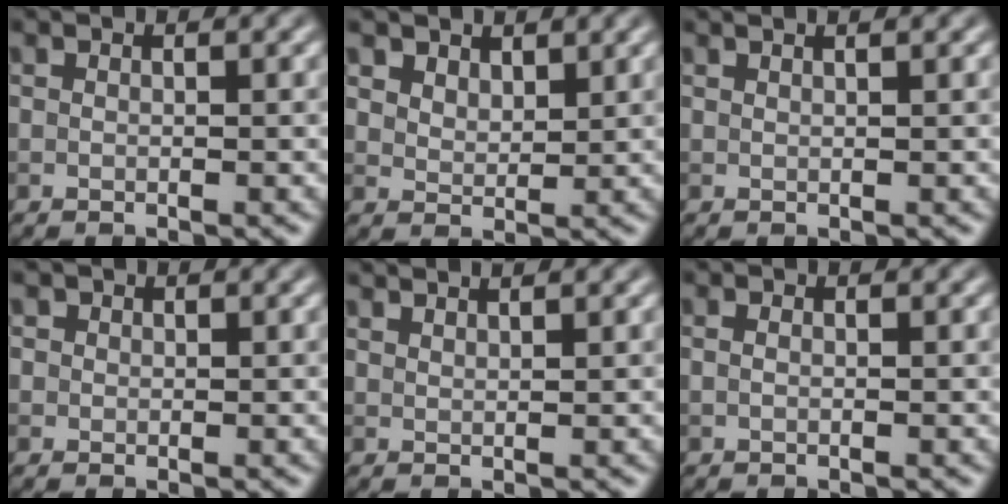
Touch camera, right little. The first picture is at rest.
{"total": 2.7, "force": [2.2, 1.4, 0.9], "torque": [-0.027, -0.007, 0.046]}
{"total": 1.6, "force": [1.2, 0.6, 1.0], "torque": [0.000, -0.004, 0.002]}
{"total": 1.0, "force": [0.4, 0.9, 0.1], "torque": [0.004, -0.003, 0.002]}
{"total": 2.2, "force": [1.9, 0.6, 0.9], "torque": [0.004, 0.002, 0.011]}
{"total": 0.6, "force": [0.0, 0.3, 0.5], "torque": [-0.012, -0.003, 0.000]}